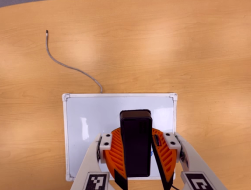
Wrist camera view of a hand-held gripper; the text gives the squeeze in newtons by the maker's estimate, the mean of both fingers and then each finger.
{"total": 9.7, "left": 9.8, "right": 9.6}